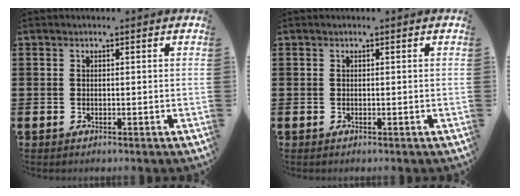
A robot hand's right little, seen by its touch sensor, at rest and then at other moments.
{"total": 0.0}